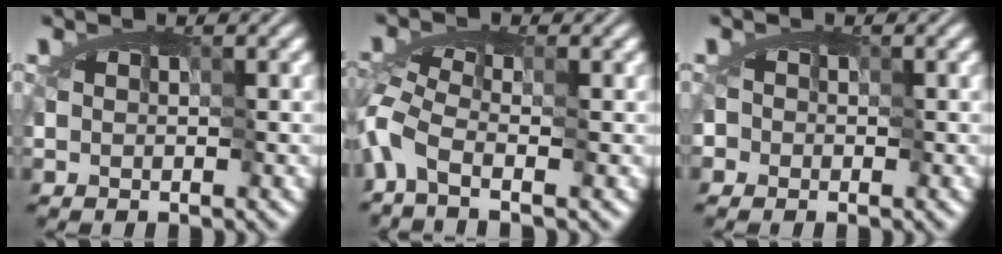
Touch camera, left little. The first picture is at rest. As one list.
[{"total": 3.3, "force": [-2.4, -0.1, 2.2], "torque": [-0.053, -0.002, -0.059]}, {"total": 0.9, "force": [0.2, 0.8, 0.2], "torque": [-0.015, -0.001, 0.006]}]